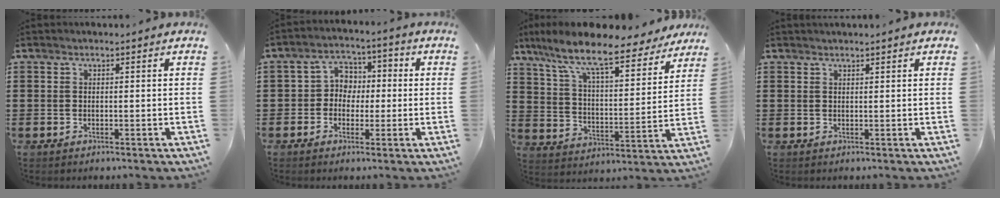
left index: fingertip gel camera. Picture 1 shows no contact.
{"total": 4.5, "force": [-1.2, 4.1, 1.4], "torque": [-0.046, 0.018, -0.031]}
{"total": 10.8, "force": [9.0, 1.4, 5.8], "torque": [-0.147, -0.051, 0.152]}
{"total": 0.9, "force": [0.8, 0.0, 0.3], "torque": [-0.008, 0.000, 0.016]}